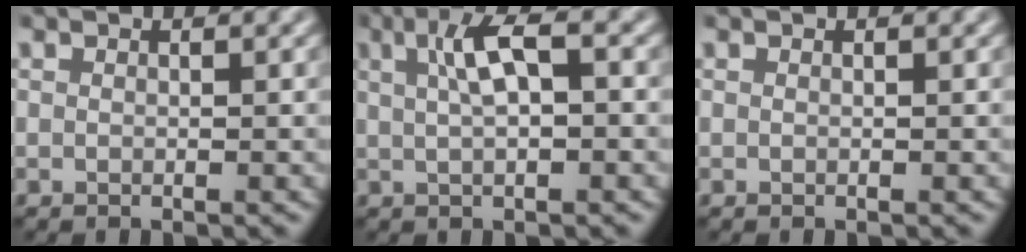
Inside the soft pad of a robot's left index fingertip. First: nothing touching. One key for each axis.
{"total": 4.3, "fx": 1.1, "fy": 1.2, "fz": 4.0, "tx": -0.077, "ty": 0.007, "tz": 0.017}
{"total": 0.0}